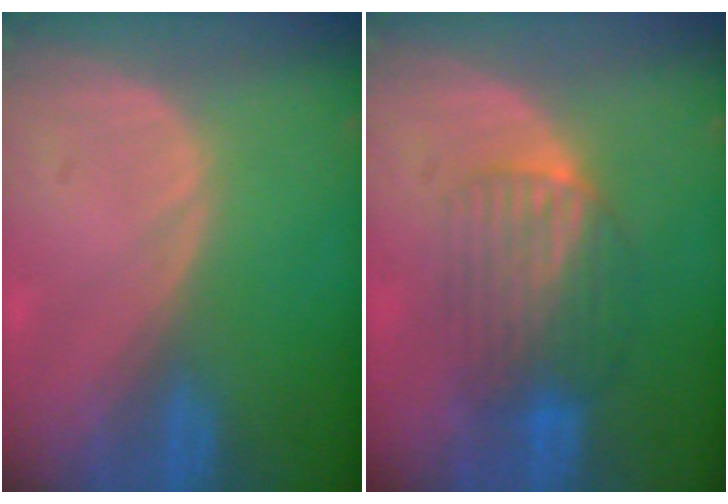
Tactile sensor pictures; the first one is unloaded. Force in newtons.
{"total": 6.3, "press": 6.2, "slide": 1.1}